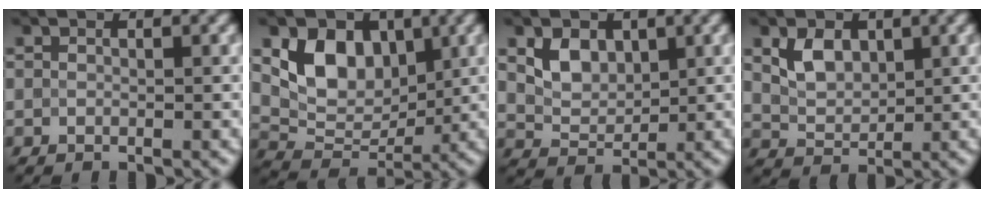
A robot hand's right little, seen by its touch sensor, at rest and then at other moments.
{"total": 6.1, "force": [2.0, 4.4, 3.7], "torque": [-0.059, -0.007, 0.034]}
{"total": 3.2, "force": [1.3, 2.3, 1.8], "torque": [-0.037, -0.005, 0.024]}
{"total": 3.2, "force": [1.3, 2.1, 1.9], "torque": [-0.039, -0.002, 0.027]}